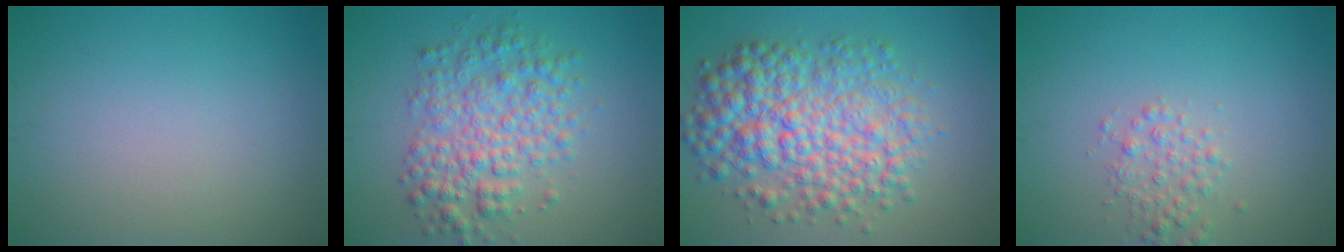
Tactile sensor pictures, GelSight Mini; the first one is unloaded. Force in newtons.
{"total": 5.4, "press": 5.4, "slide": 0.0}
{"total": 8.4, "press": 8.4, "slide": 0.1}
{"total": 2.0, "press": 2.0, "slide": 0.1}